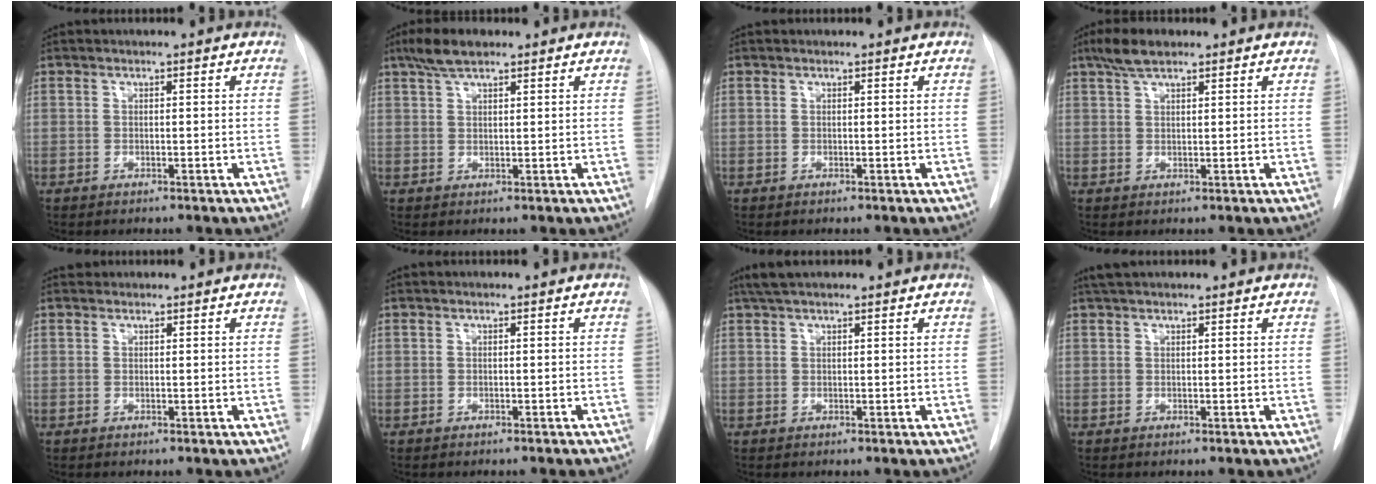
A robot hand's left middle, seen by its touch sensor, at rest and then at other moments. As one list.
[{"total": 4.6, "force": [3.3, 1.3, 2.8], "torque": [-0.061, 0.013, 0.061]}, {"total": 0.0}, {"total": 4.2, "force": [3.1, 1.2, 2.6], "torque": [-0.056, 0.012, 0.057]}, {"total": 0.7, "force": [0.6, 0.3, -0.1], "torque": [-0.001, 0.011, 0.010]}, {"total": 1.4, "force": [-1.3, 0.0, 0.5], "torque": [-0.008, 0.001, -0.016]}, {"total": 3.7, "force": [3.0, 0.8, 2.1], "torque": [-0.039, 0.026, 0.054]}, {"total": 2.8, "force": [2.4, 0.6, 1.4], "torque": [-0.024, 0.026, 0.043]}]